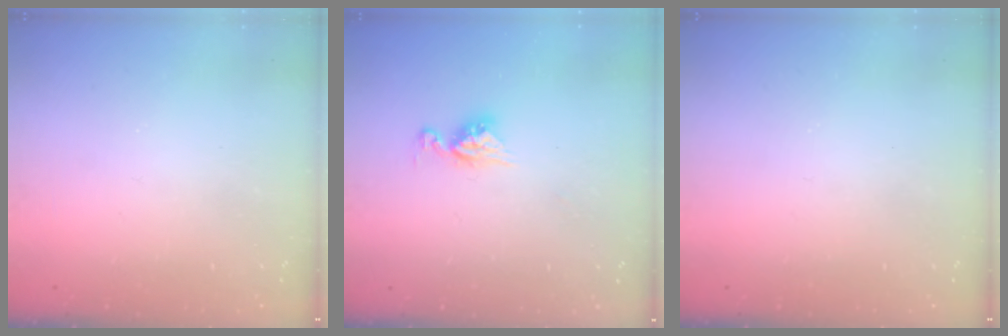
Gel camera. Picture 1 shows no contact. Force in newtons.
{"total": 6.9, "press": 6.8, "slide": 0.6}
{"total": 0.0}